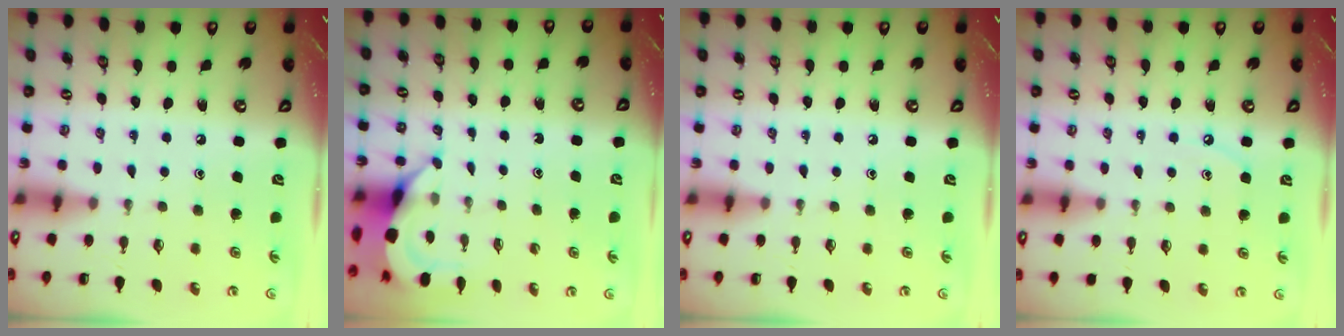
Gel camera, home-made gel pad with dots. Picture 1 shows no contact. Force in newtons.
{"total": 4.5, "press": 4.5, "slide": 0.2}
{"total": 0.0}
{"total": 4.0, "press": 3.9, "slide": 0.5}